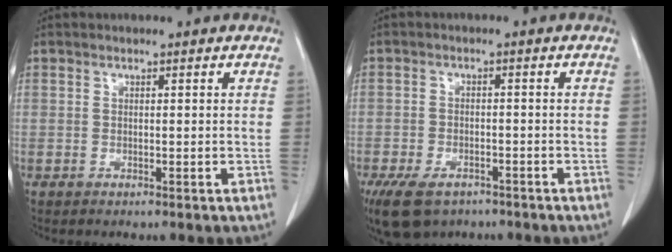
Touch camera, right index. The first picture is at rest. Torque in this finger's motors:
{"motor_torque": [0.84, -0.77, 0.28, 0.03]}